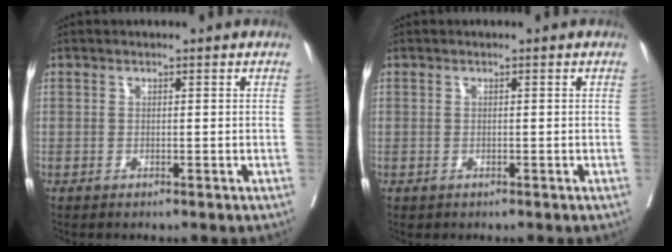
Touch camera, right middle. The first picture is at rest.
{"total": 0.0}